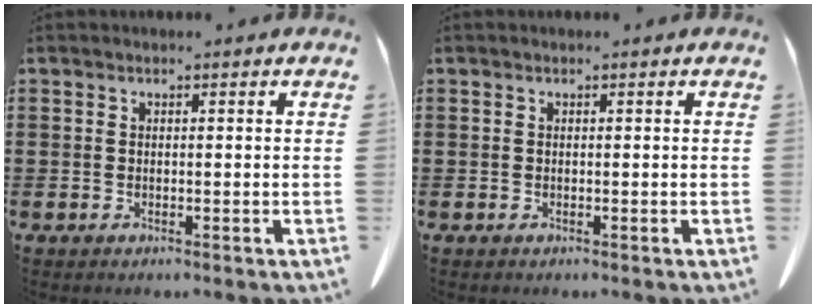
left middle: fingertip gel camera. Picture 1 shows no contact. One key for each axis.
{"total": 0.0}